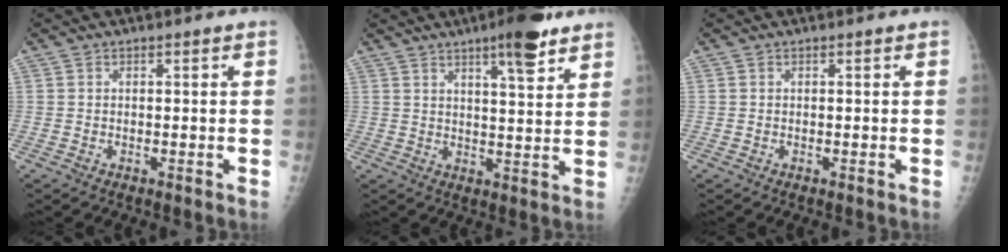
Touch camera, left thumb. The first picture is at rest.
{"total": 9.2, "force": [5.9, 2.1, 6.8], "torque": [-0.084, -0.031, 0.083]}
{"total": 0.0}